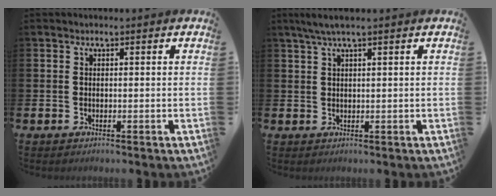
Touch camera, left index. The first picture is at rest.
{"total": 2.6, "force": [1.8, 0.1, 1.9], "torque": [-0.037, 0.003, 0.031]}